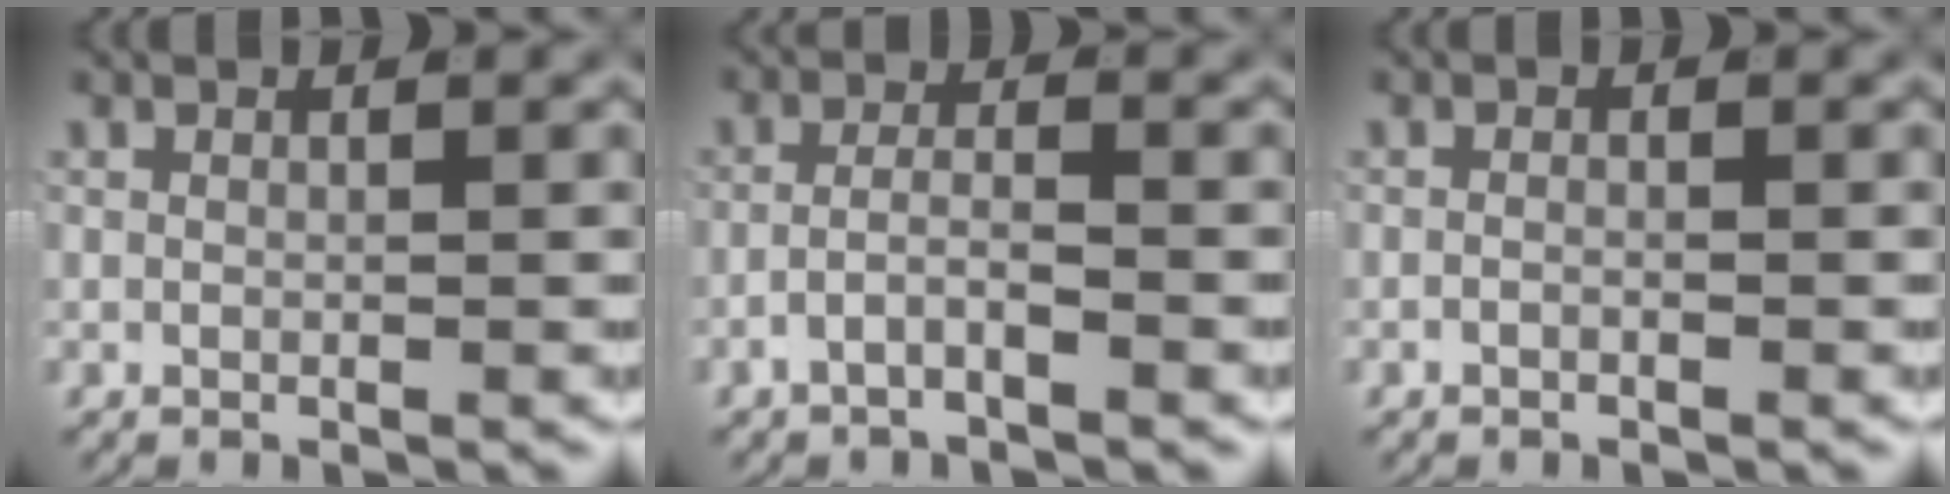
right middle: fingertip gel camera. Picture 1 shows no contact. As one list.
[{"total": 2.5, "force": [-2.0, 0.5, 1.5], "torque": [-0.024, -0.003, -0.038]}, {"total": 0.6, "force": [-0.5, 0.0, 0.3], "torque": [-0.004, 0.001, -0.012]}]